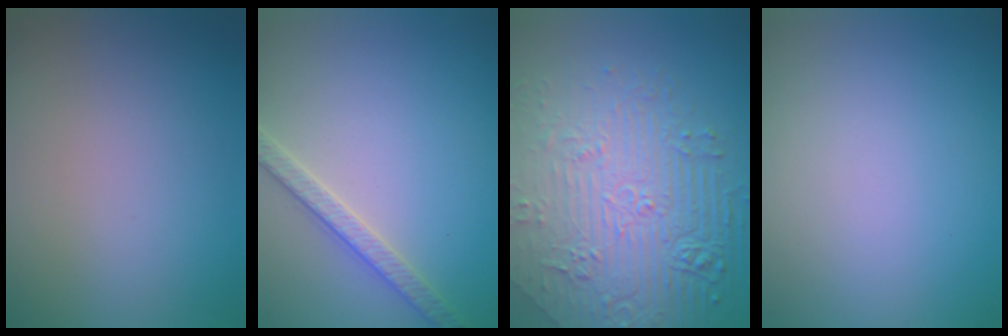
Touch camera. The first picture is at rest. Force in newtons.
{"total": 2.7, "press": 2.7, "slide": 0.1}
{"total": 9.0, "press": 6.1, "slide": 6.6}
{"total": 0.0}